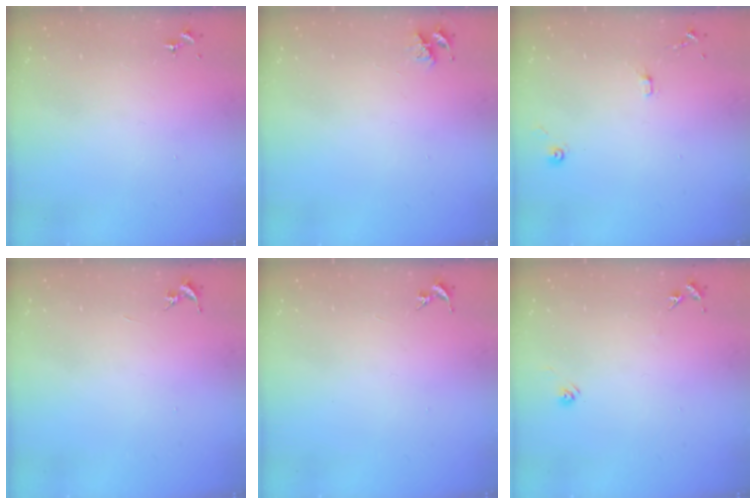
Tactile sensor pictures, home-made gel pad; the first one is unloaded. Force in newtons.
{"total": 3.6, "press": 3.6, "slide": 0.5}
{"total": 8.0, "press": 8.0, "slide": 0.7}
{"total": 0.0}
{"total": 0.0}
{"total": 6.3, "press": 6.3, "slide": 0.5}